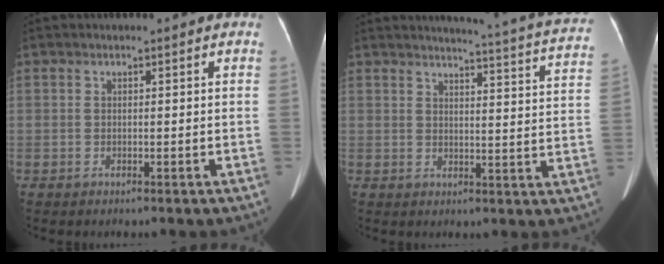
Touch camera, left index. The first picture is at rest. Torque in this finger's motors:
{"motor_torque": [-0.29, -0.81, 0.00, 0.01]}